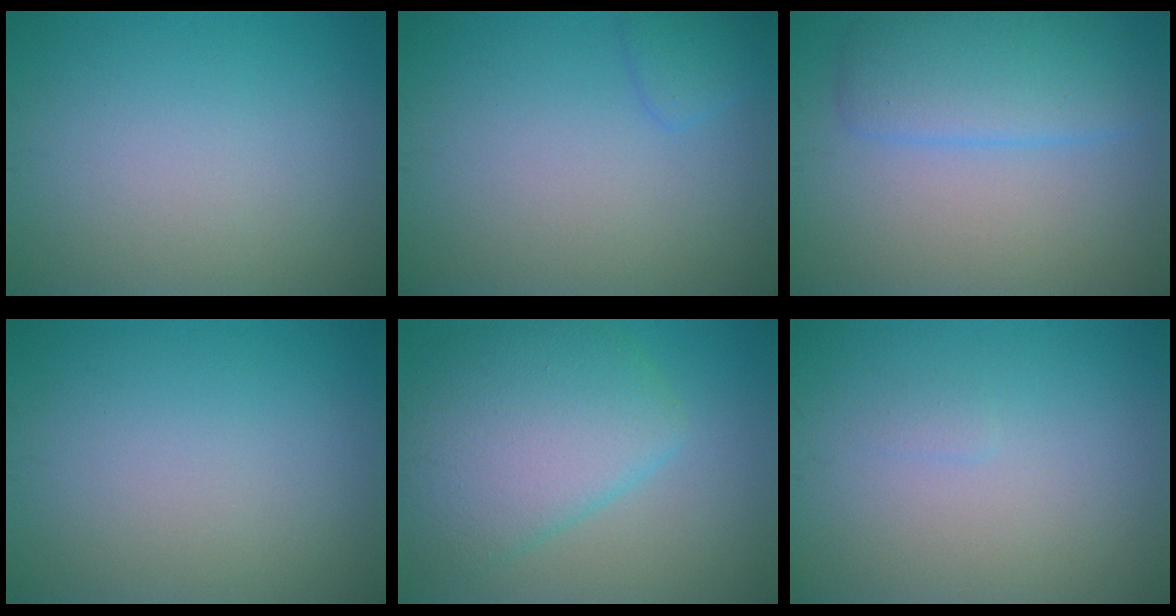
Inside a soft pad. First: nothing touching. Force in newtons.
{"total": 1.5, "press": 1.4, "slide": 0.1}
{"total": 4.8, "press": 4.8, "slide": 0.1}
{"total": 0.0}
{"total": 7.4, "press": 7.4, "slide": 0.4}
{"total": 0.5, "press": 0.5, "slide": 0.1}